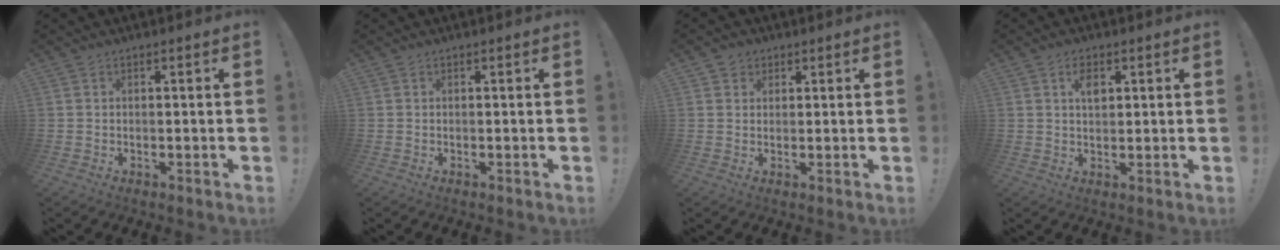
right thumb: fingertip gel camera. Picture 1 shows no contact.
{"total": 0.0}
{"total": 2.9, "force": [1.5, 2.5, 0.4], "torque": [0.002, -0.004, 0.027]}
{"total": 4.0, "force": [1.7, 2.3, 2.8], "torque": [-0.039, -0.003, 0.026]}